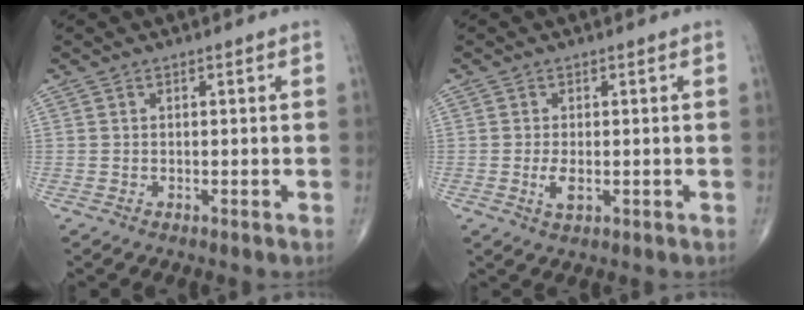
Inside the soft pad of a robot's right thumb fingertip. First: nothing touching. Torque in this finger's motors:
{"motor_torque": [1.24, 2.50, 0.36, 0.33, 0.12]}